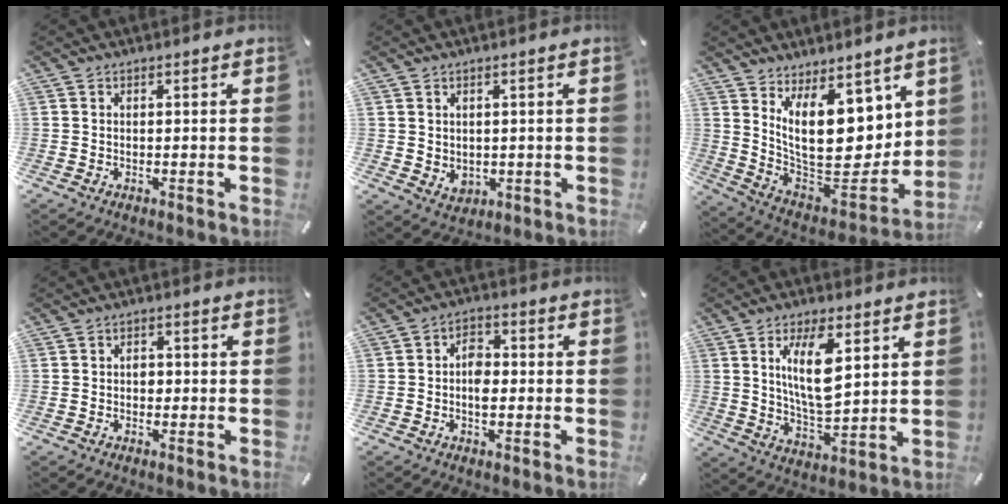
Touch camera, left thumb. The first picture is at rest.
{"total": 3.0, "force": [1.1, 2.8, 0.2], "torque": [0.008, -0.007, 0.018]}
{"total": 19.7, "force": [7.7, 11.2, 14.2], "torque": [-0.250, -0.081, 0.145]}
{"total": 1.5, "force": [-0.2, 1.3, 0.8], "torque": [-0.016, 0.006, -0.007]}
{"total": 5.0, "force": [-0.7, 3.3, 3.6], "torque": [-0.050, 0.005, -0.015]}
{"total": 12.3, "force": [4.6, 5.2, 10.2], "torque": [-0.192, -0.015, 0.073]}